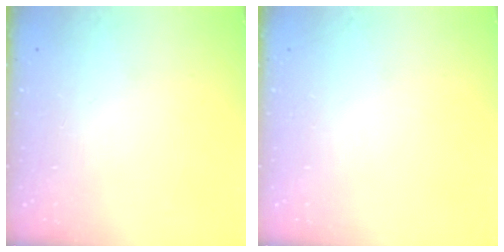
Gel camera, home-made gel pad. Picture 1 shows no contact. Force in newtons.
{"total": 0.0}